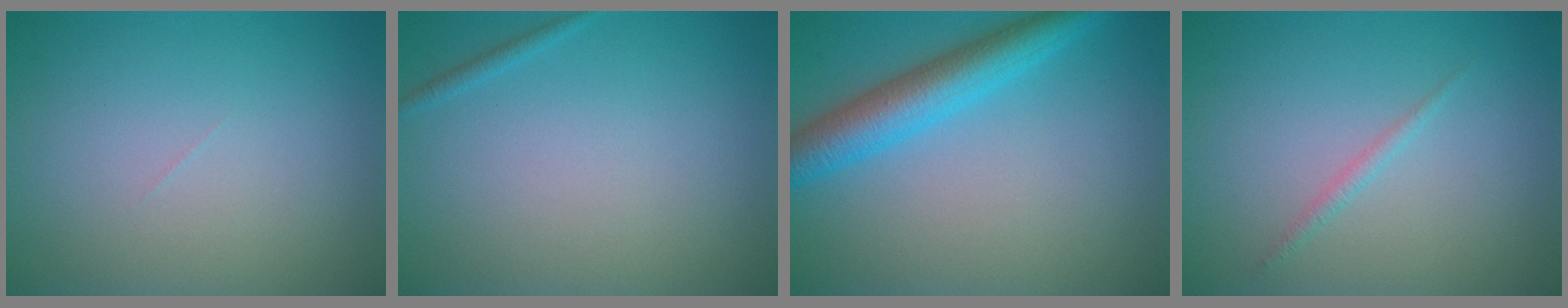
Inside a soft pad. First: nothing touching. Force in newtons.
{"total": 0.6, "press": 0.6, "slide": 0.1}
{"total": 5.4, "press": 5.4, "slide": 0.3}
{"total": 0.8, "press": 0.8, "slide": 0.1}